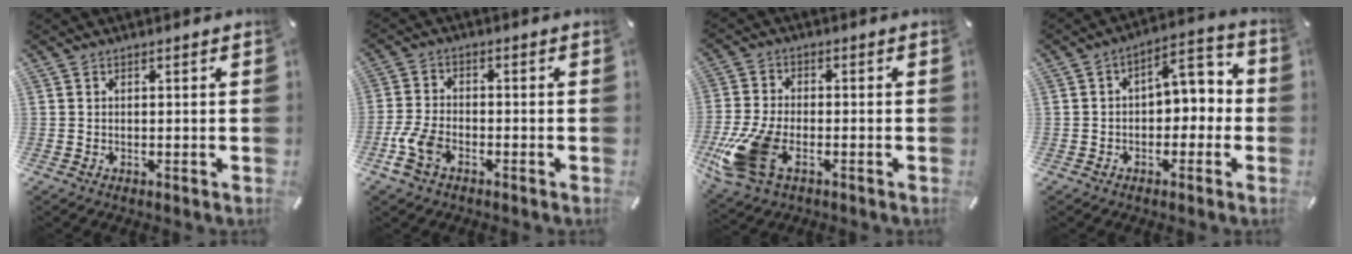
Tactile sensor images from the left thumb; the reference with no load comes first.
{"total": 6.7, "force": [-3.2, 3.8, 4.5], "torque": [-0.102, 0.008, -0.062]}
{"total": 13.7, "force": [-5.4, 7.8, 9.9], "torque": [-0.210, 0.008, -0.092]}
{"total": 5.9, "force": [0.3, 4.4, 4.0], "torque": [-0.040, -0.012, -0.007]}